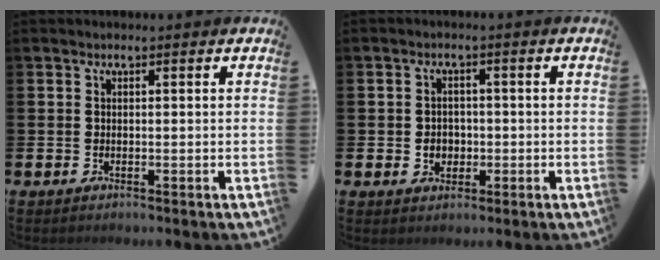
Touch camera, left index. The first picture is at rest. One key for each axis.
{"total": 2.5, "fx": -0.4, "fy": 2.3, "fz": 0.9, "tx": -0.003, "ty": -0.001, "tz": -0.016}